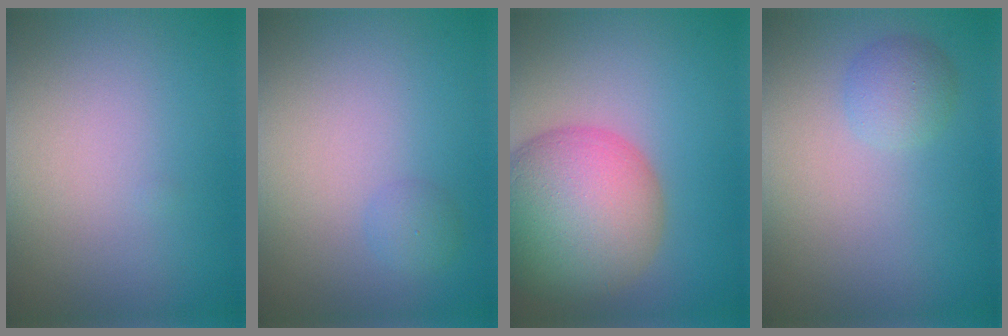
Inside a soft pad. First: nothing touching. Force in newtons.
{"total": 0.8, "press": 0.8, "slide": 0.0}
{"total": 11.2, "press": 11.2, "slide": 0.6}
{"total": 1.8, "press": 1.8, "slide": 0.1}